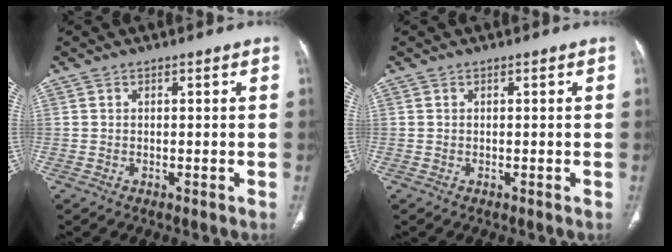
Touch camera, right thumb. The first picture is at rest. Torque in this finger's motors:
{"motor_torque": [-0.02, 0.02, -0.03, 0.01, 0.00]}